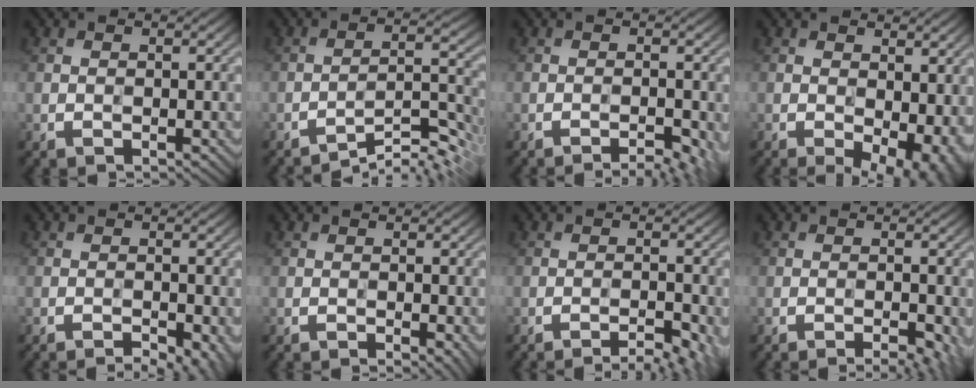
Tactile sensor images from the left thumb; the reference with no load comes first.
{"total": 6.7, "force": [-5.3, 0.9, 4.0], "torque": [-0.062, 0.011, -0.088]}
{"total": 2.8, "force": [-2.0, 0.5, 1.9], "torque": [-0.035, 0.001, -0.027]}
{"total": 8.0, "force": [-1.2, 4.5, 6.5], "torque": [-0.083, -0.015, -0.009]}
{"total": 3.8, "force": [-2.5, 1.2, 2.6], "torque": [-0.039, -0.005, -0.027]}
{"total": 1.4, "force": [-0.3, 0.6, 1.2], "torque": [-0.018, -0.007, -0.004]}
{"total": 3.5, "force": [-2.5, 0.7, 2.4], "torque": [-0.042, 0.004, -0.036]}
{"total": 2.5, "force": [-1.2, 0.6, 2.1], "torque": [-0.029, 0.000, -0.014]}